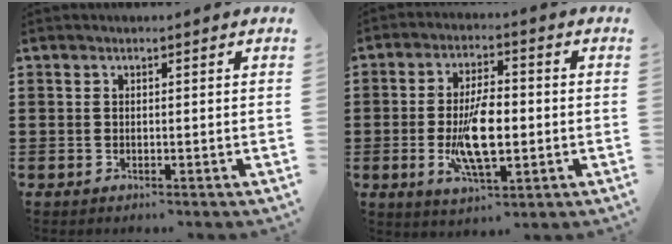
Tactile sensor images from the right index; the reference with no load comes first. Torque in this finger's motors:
{"motor_torque": [2.11, 0.03, 1.05, 0.21]}